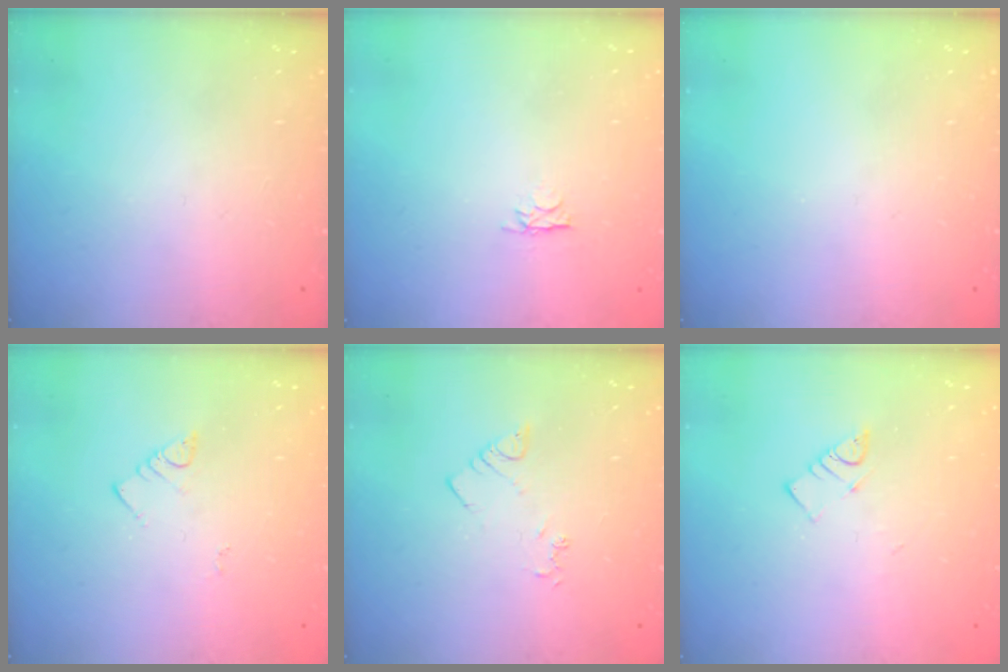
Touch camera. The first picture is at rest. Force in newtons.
{"total": 2.8, "press": 2.7, "slide": 0.4}
{"total": 0.0}
{"total": 2.7, "press": 2.7, "slide": 0.6}
{"total": 2.3, "press": 2.3, "slide": 0.3}
{"total": 3.9, "press": 3.9, "slide": 0.5}